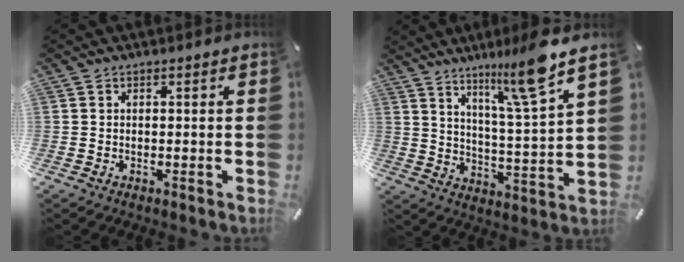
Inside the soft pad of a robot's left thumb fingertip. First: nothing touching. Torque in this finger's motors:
{"motor_torque": [0.43, -0.01, 0.65, -0.66, 0.10]}